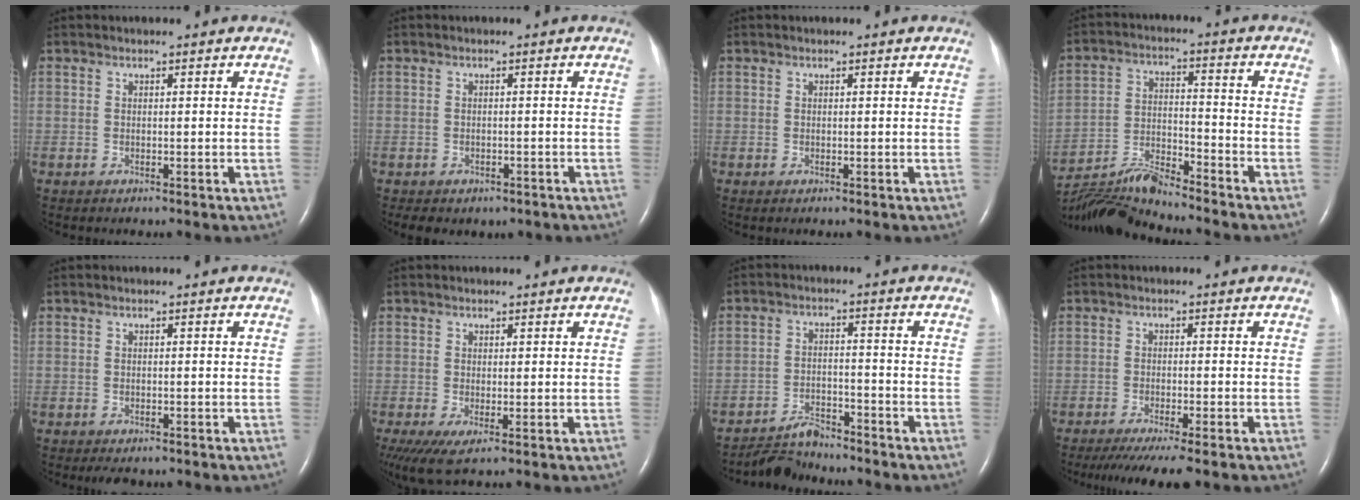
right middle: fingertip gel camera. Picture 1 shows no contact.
{"total": 5.2, "force": [-3.8, 3.0, 2.1], "torque": [-0.026, 0.007, -0.037]}
{"total": 0.0}
{"total": 8.4, "force": [-8.2, -1.3, 1.3], "torque": [-0.035, -0.002, -0.150]}
{"total": 2.0, "force": [-1.6, 0.9, 1.0], "torque": [-0.014, -0.003, -0.018]}
{"total": 4.5, "force": [-1.5, 1.4, 4.0], "torque": [-0.076, -0.015, -0.022]}
{"total": 4.9, "force": [-4.9, 0.7, 0.0], "torque": [-0.008, -0.009, -0.084]}
{"total": 7.9, "force": [-6.3, 0.0, 4.7], "torque": [-0.067, -0.020, -0.099]}